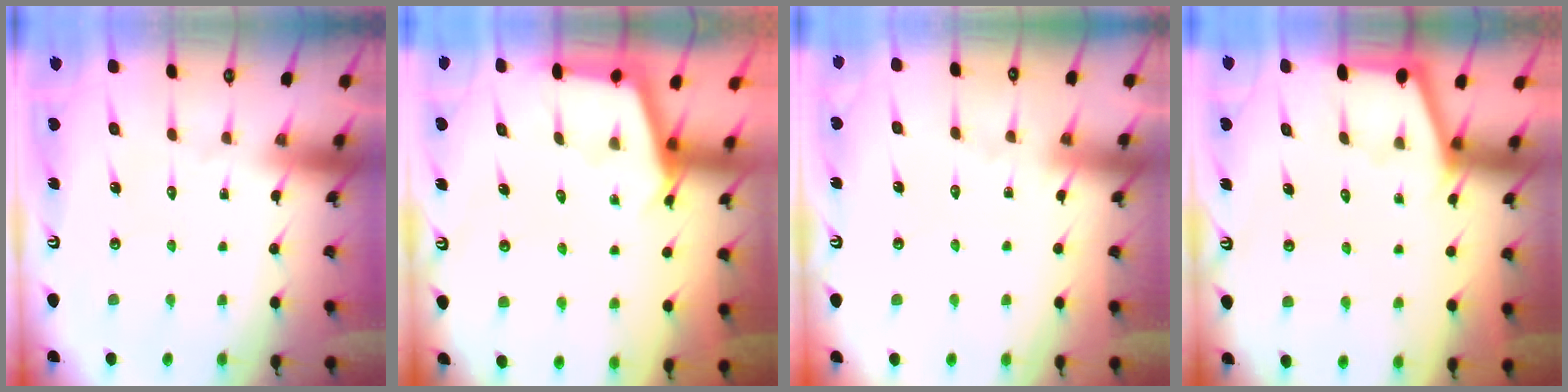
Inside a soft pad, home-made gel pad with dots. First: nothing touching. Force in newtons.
{"total": 2.8, "press": 2.8, "slide": 0.3}
{"total": 2.8, "press": 2.7, "slide": 0.5}
{"total": 1.4, "press": 1.3, "slide": 0.3}